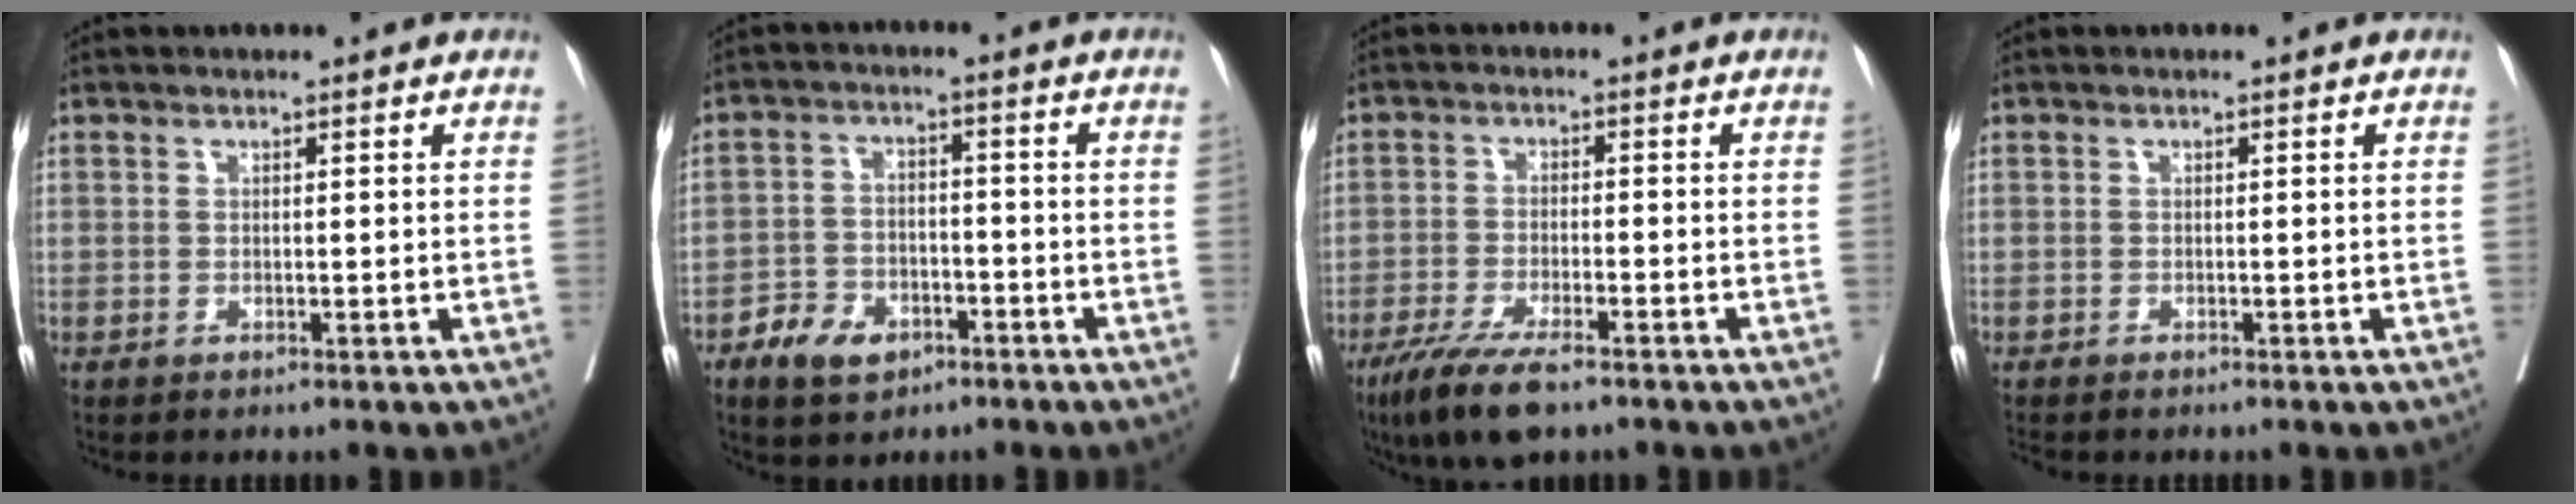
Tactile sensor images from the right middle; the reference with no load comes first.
{"total": 6.5, "force": [-3.9, 4.1, 3.2], "torque": [-0.059, 0.008, -0.062]}
{"total": 8.6, "force": [-6.1, 1.7, 5.9], "torque": [-0.104, -0.018, -0.104]}
{"total": 2.6, "force": [-2.3, 0.6, 1.0], "torque": [-0.016, -0.006, -0.034]}